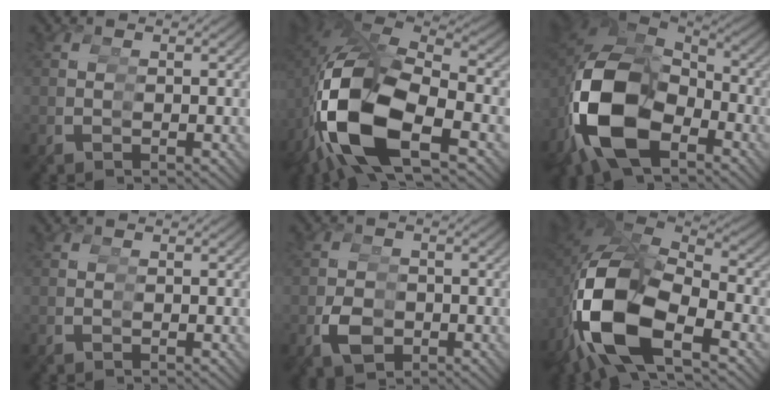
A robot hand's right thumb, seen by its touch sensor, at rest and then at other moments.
{"total": 17.6, "force": [-1.2, 11.8, 12.9], "torque": [-0.326, -0.037, 0.007]}
{"total": 16.0, "force": [-2.6, 11.3, 11.1], "torque": [-0.282, -0.027, -0.023]}
{"total": 0.0}
{"total": 3.9, "force": [-1.7, 3.3, 1.2], "torque": [-0.045, -0.023, -0.010]}
{"total": 15.8, "force": [-0.8, 11.0, 11.4], "torque": [-0.302, -0.032, 0.009]}